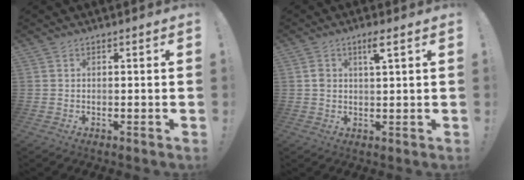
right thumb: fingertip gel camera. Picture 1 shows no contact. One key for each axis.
{"total": 4.5, "fx": 2.0, "fy": 1.4, "fz": 3.8, "tx": -0.066, "ty": -0.001, "tz": 0.032}